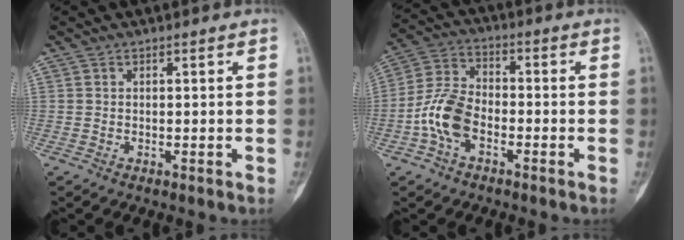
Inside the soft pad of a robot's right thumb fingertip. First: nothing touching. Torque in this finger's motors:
{"motor_torque": [0.82, 0.66, 0.47, -0.39, 0.09]}